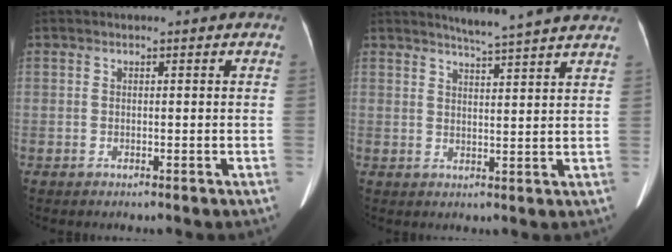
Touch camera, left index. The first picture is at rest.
{"total": 9.8, "force": [8.9, -0.9, 3.9], "torque": [-0.059, 0.003, 0.105]}